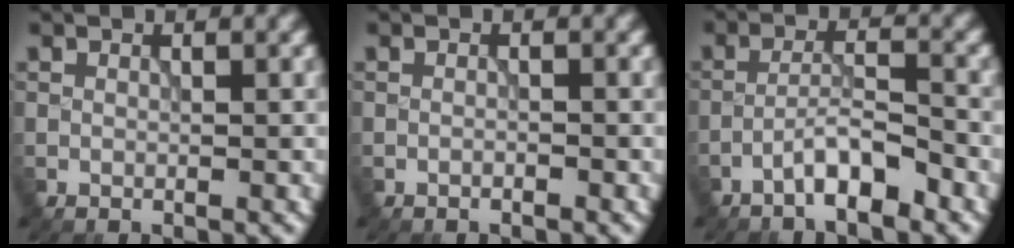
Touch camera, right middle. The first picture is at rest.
{"total": 0.5, "force": [-0.4, 0.1, 0.3], "torque": [-0.004, 0.000, -0.009]}
{"total": 3.7, "force": [-2.6, 0.6, 2.6], "torque": [-0.046, 0.014, -0.054]}